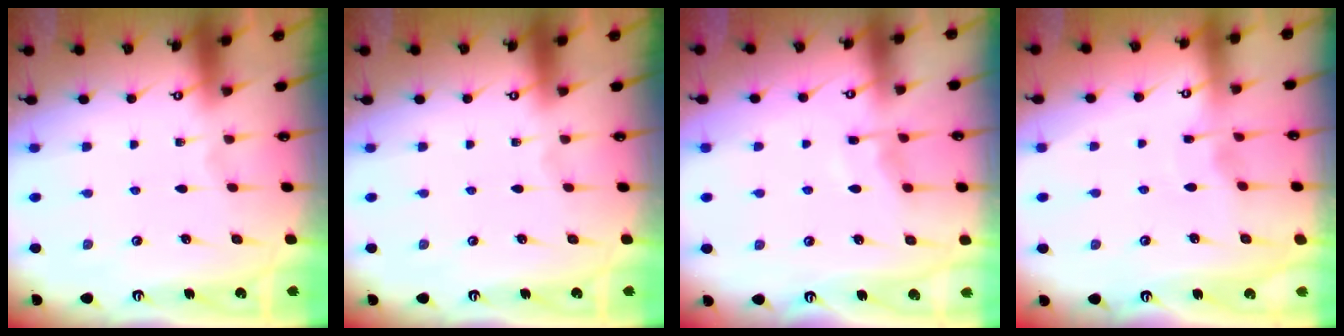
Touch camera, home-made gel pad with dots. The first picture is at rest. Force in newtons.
{"total": 0.0}
{"total": 5.3, "press": 5.3, "slide": 0.4}
{"total": 3.5, "press": 3.5, "slide": 0.5}